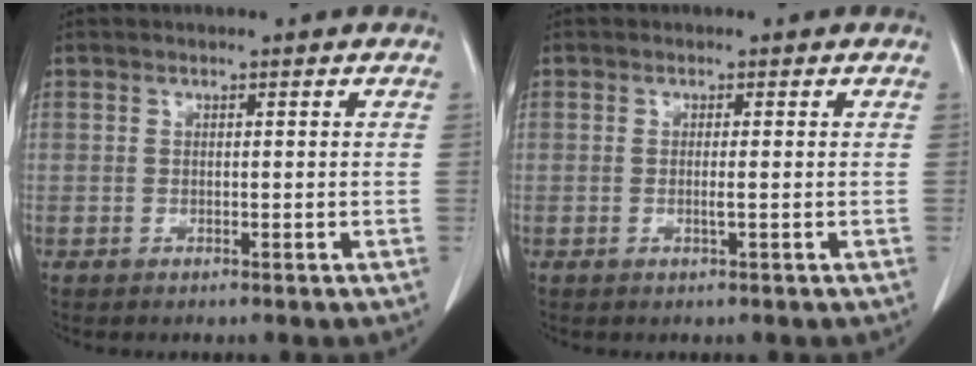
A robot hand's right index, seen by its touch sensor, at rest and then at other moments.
{"total": 1.1, "force": [-0.2, -0.2, 1.0], "torque": [-0.021, -0.003, -0.005]}